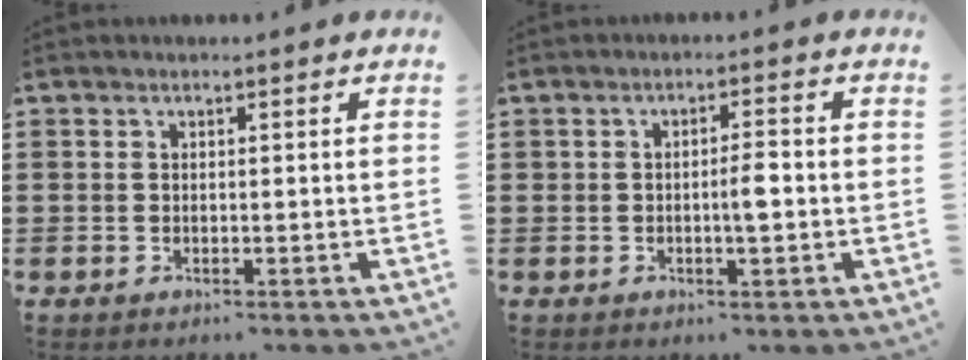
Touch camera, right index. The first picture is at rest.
{"total": 3.0, "force": [-0.4, 0.8, 2.9], "torque": [-0.050, 0.002, -0.008]}